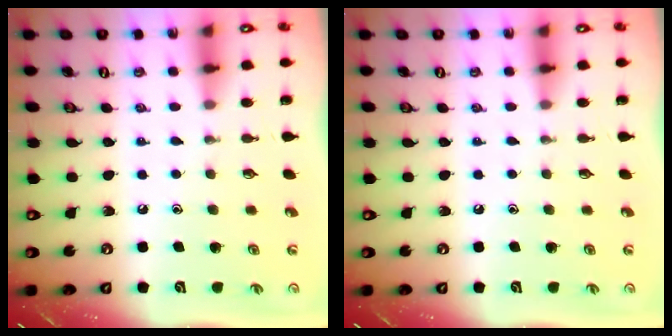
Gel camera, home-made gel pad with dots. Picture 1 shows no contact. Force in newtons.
{"total": 0.0}